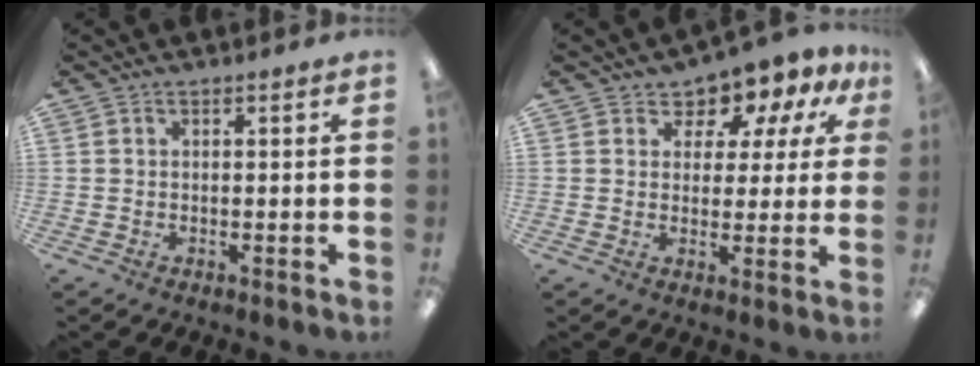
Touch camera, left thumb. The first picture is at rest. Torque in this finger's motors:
{"motor_torque": [0.16, 0.29, -0.02, -0.03, 0.06]}